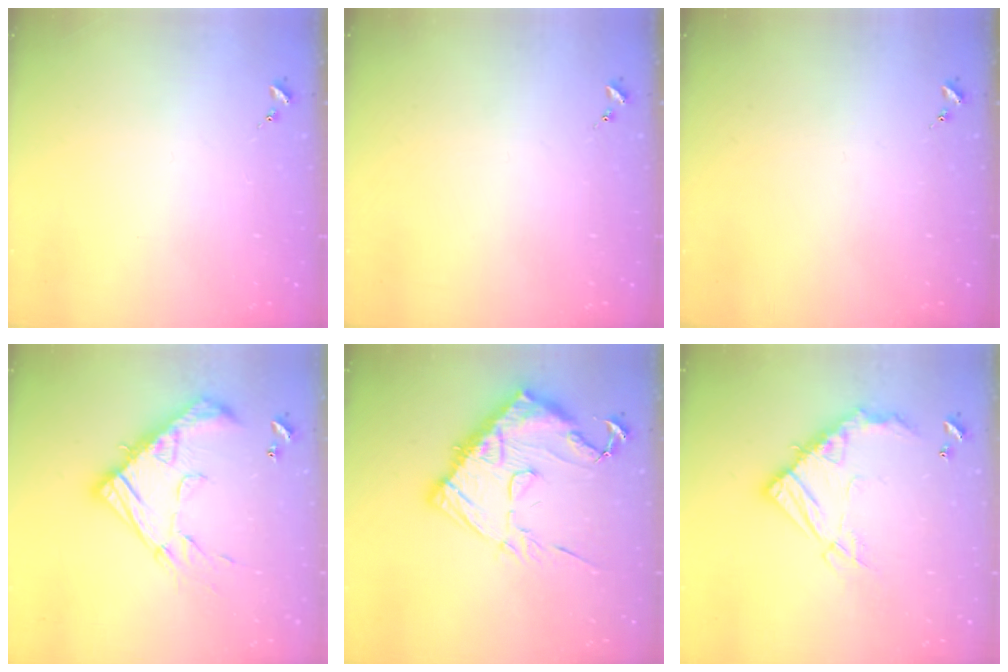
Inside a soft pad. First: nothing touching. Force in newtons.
{"total": 0.0}
{"total": 0.0}
{"total": 20.3, "press": 20.3, "slide": 1.7}
{"total": 18.7, "press": 18.6, "slide": 1.2}
{"total": 17.2, "press": 17.1, "slide": 1.7}